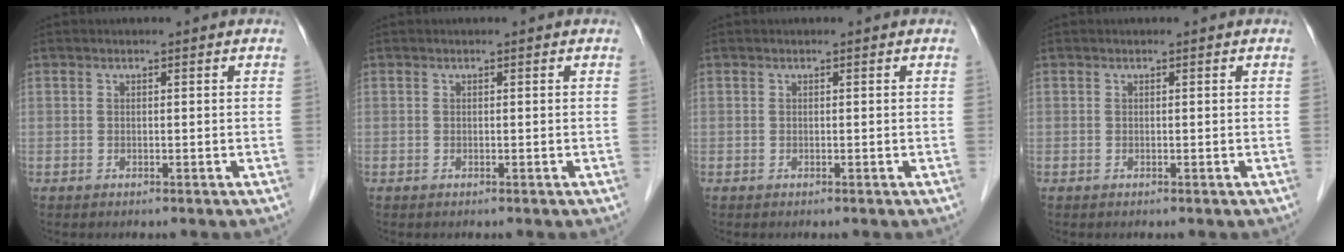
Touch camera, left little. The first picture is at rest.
{"total": 0.0}
{"total": 0.0}
{"total": 0.0}